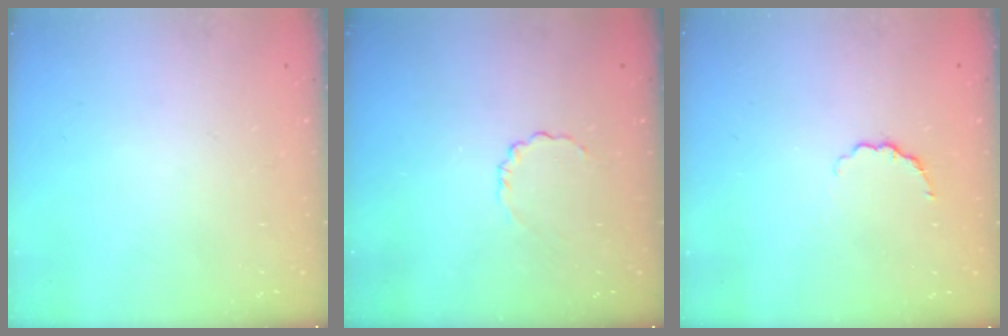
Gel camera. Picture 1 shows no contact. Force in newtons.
{"total": 3.0, "press": 2.8, "slide": 1.0}
{"total": 3.3, "press": 3.1, "slide": 1.0}